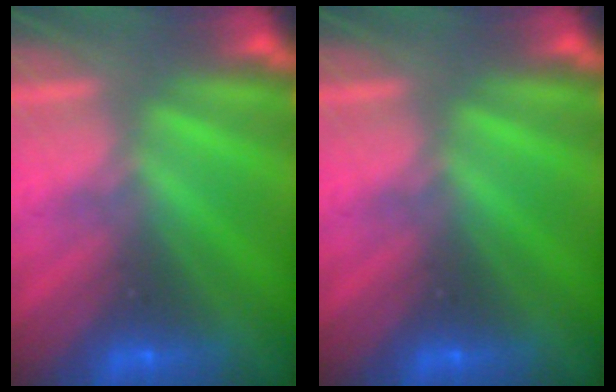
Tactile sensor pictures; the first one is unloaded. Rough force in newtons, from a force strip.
{"total": 0.0}